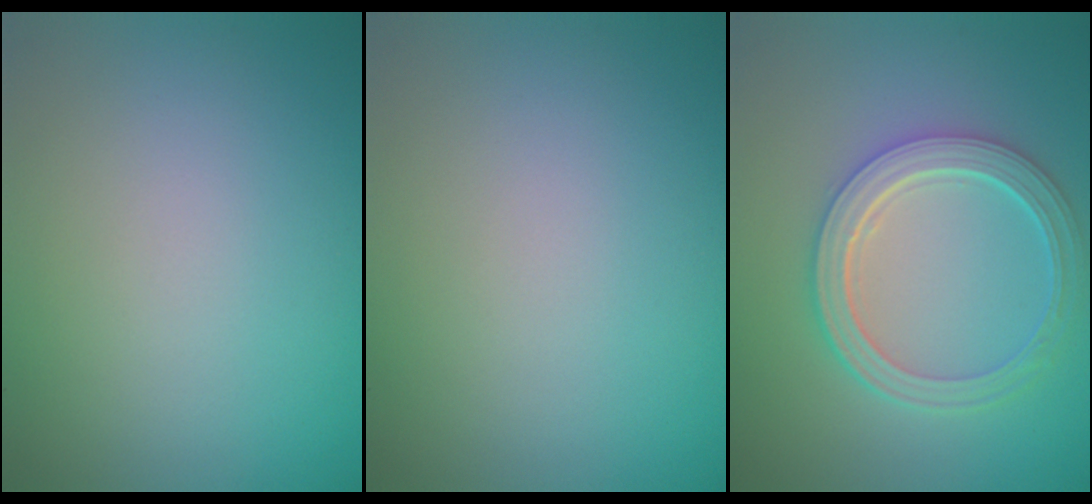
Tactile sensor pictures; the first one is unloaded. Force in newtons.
{"total": 0.0}
{"total": 4.9, "press": 3.9, "slide": 3.0}